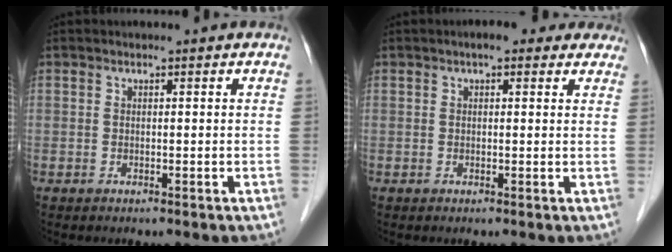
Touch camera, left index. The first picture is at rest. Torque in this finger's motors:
{"motor_torque": [0.52, -0.67, 0.22, 0.02]}